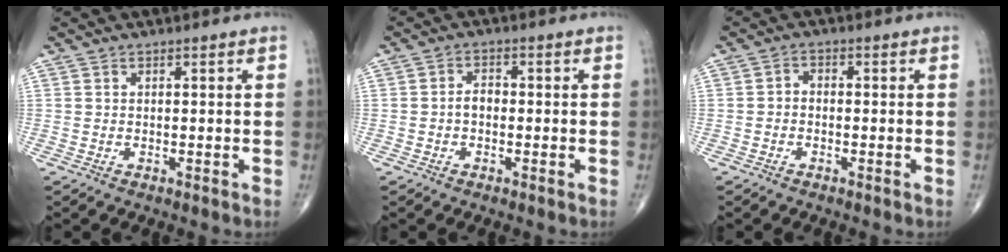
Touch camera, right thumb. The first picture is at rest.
{"total": 2.4, "force": [-0.5, 1.6, 1.7], "torque": [-0.020, 0.010, -0.015]}
{"total": 1.6, "force": [-0.5, 1.1, 1.0], "torque": [-0.010, 0.009, -0.017]}